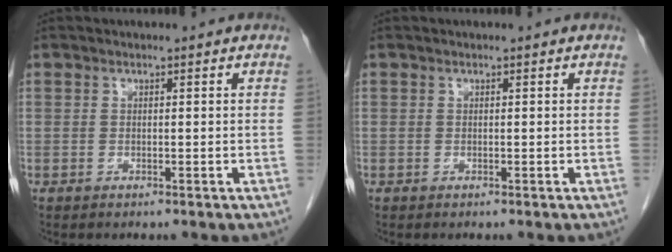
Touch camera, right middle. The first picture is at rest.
{"total": 0.0}